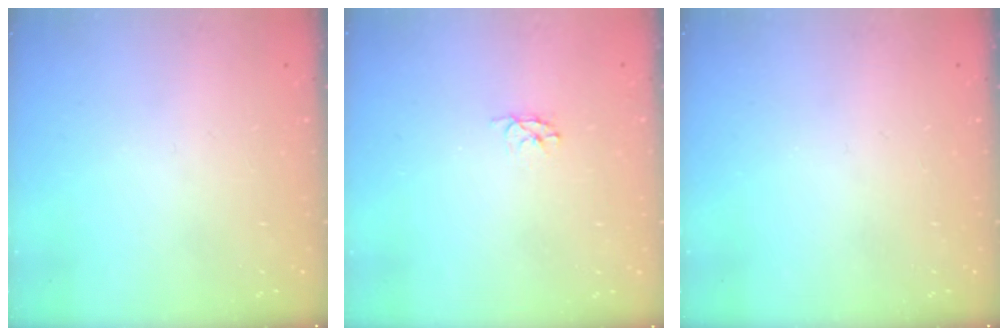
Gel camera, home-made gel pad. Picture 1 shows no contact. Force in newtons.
{"total": 2.9, "press": 2.9, "slide": 0.3}
{"total": 0.0}